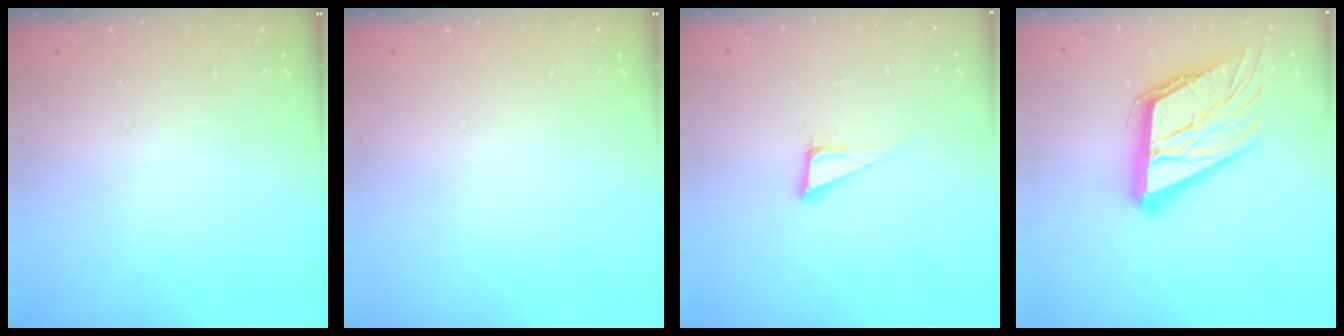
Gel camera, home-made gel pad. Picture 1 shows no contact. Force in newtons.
{"total": 0.0}
{"total": 6.8, "press": 6.4, "slide": 2.4}
{"total": 19.2, "press": 19.0, "slide": 2.8}